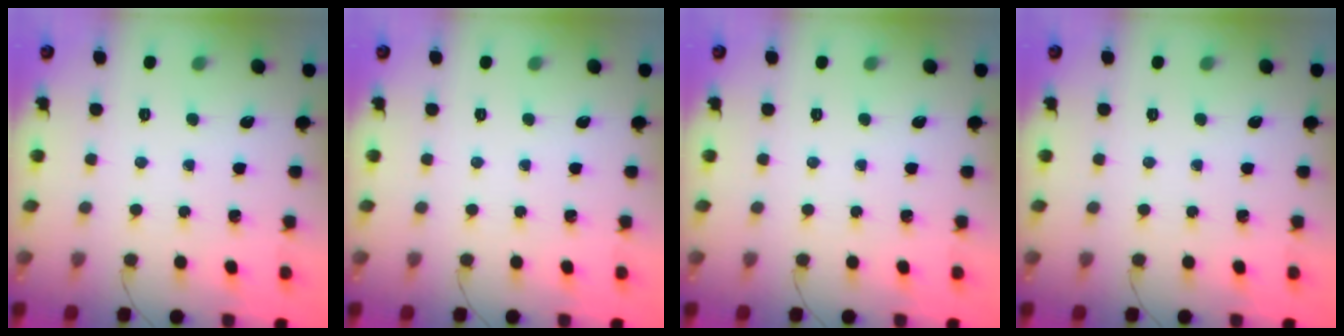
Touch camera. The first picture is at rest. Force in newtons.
{"total": 0.0}
{"total": 0.0}
{"total": 0.0}